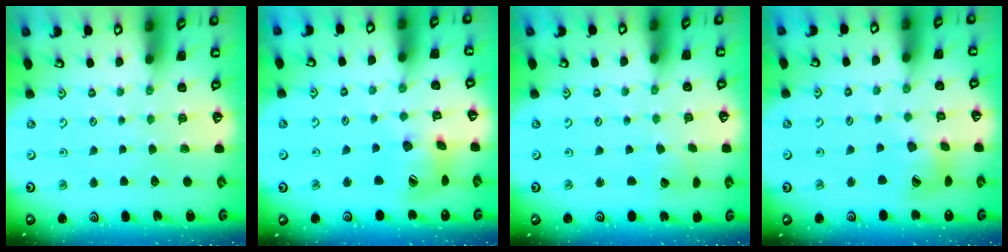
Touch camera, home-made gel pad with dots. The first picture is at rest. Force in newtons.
{"total": 15.0, "press": 14.9, "slide": 1.9}
{"total": 2.1, "press": 2.1, "slide": 0.2}
{"total": 13.4, "press": 13.3, "slide": 1.5}